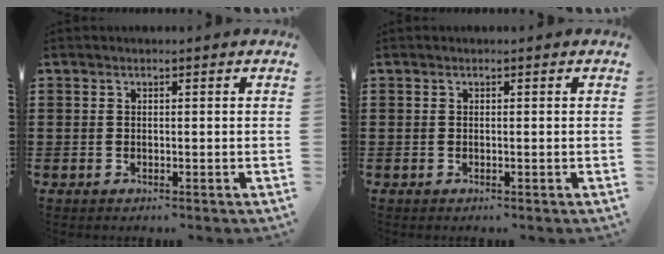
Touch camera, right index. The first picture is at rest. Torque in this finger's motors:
{"motor_torque": [-0.02, -0.01, 0.00, 0.01]}